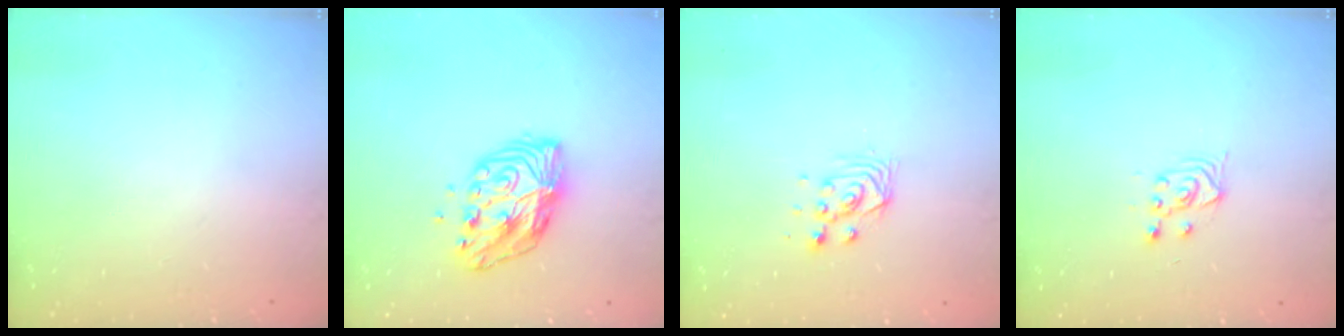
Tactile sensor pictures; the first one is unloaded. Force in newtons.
{"total": 11.3, "press": 11.3, "slide": 0.7}
{"total": 2.9, "press": 2.8, "slide": 0.8}
{"total": 3.0, "press": 2.6, "slide": 1.3}